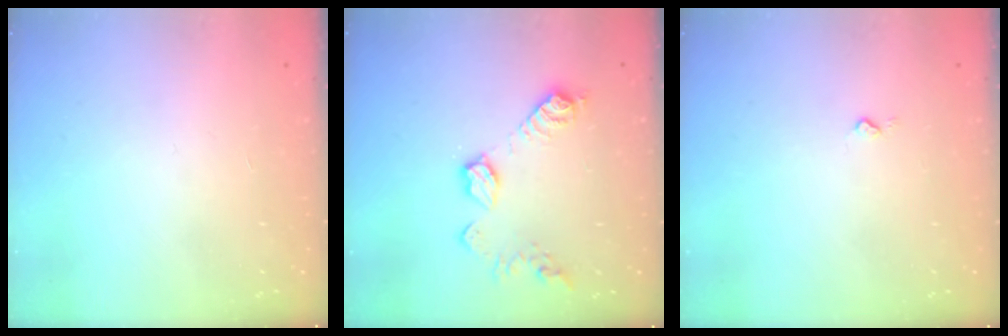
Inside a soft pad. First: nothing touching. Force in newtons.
{"total": 11.3, "press": 11.2, "slide": 0.8}
{"total": 2.7, "press": 2.7, "slide": 0.4}